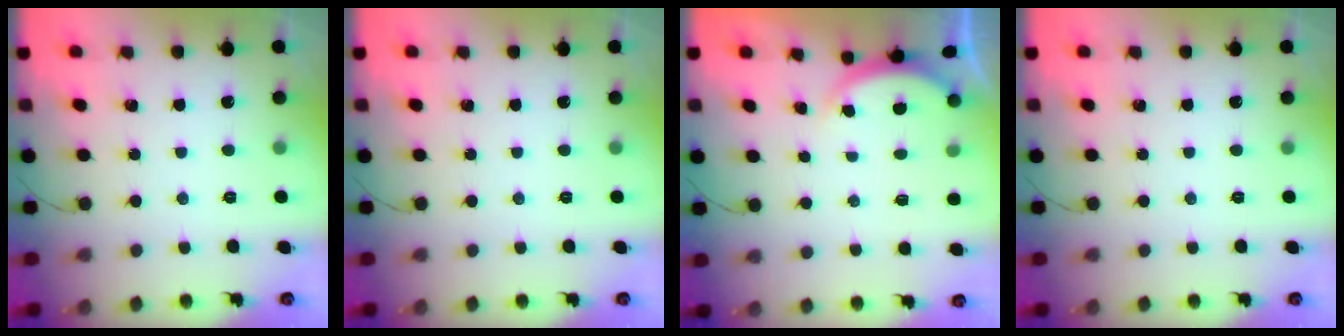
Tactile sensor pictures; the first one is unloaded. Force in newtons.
{"total": 0.0}
{"total": 2.1, "press": 2.0, "slide": 0.3}
{"total": 0.0}